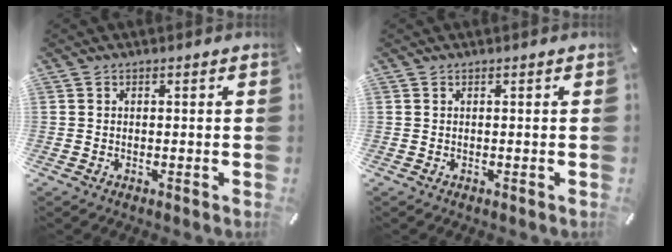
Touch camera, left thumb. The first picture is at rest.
{"total": 0.0}